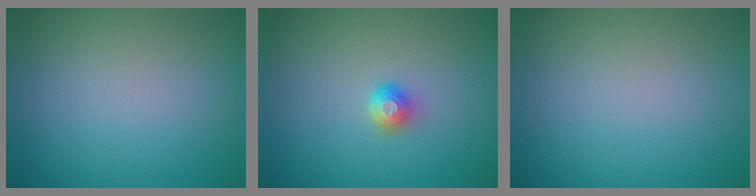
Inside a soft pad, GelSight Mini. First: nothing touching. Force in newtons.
{"total": 1.6, "press": 1.3, "slide": 0.9}
{"total": 0.0}